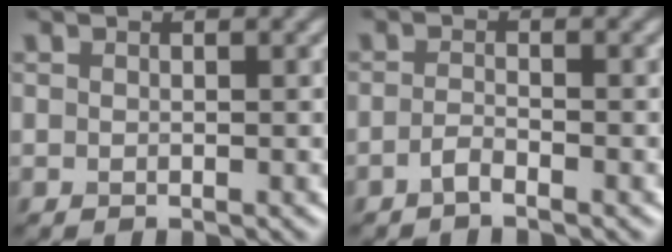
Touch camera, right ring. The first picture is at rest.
{"total": 1.2, "force": [-1.0, 0.1, 0.8], "torque": [-0.021, 0.004, -0.020]}